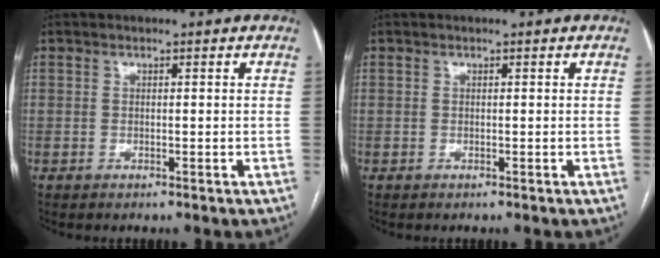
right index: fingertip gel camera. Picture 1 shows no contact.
{"total": 0.0}